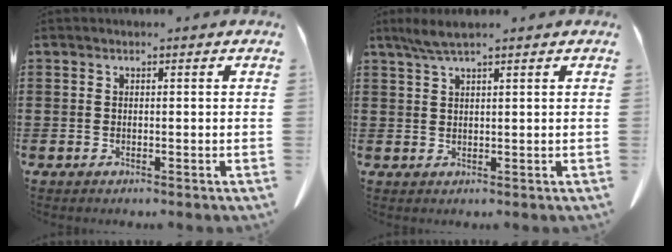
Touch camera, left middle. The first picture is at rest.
{"total": 2.9, "force": [2.0, 0.2, 2.1], "torque": [-0.045, 0.002, 0.037]}